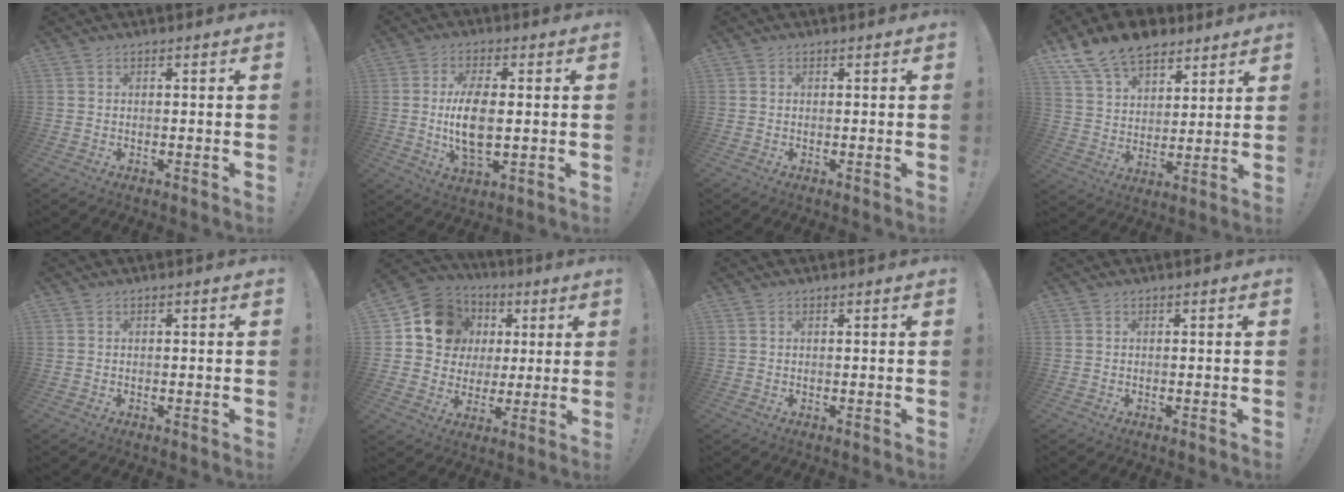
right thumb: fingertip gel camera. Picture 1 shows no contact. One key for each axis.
{"total": 10.8, "fx": 0.1, "fy": 4.9, "fz": 9.6, "tx": -0.190, "ty": -0.014, "tz": -0.004}
{"total": 0.0}
{"total": 14.6, "fx": 10.5, "fy": 8.5, "fz": 5.5, "tx": -0.102, "ty": -0.067, "tz": 0.200}
{"total": 0.0}
{"total": 14.9, "fx": 4.6, "fy": 13.2, "fz": 5.3, "tx": -0.061, "ty": -0.015, "tz": 0.103}
{"total": 0.0}
{"total": 0.0}